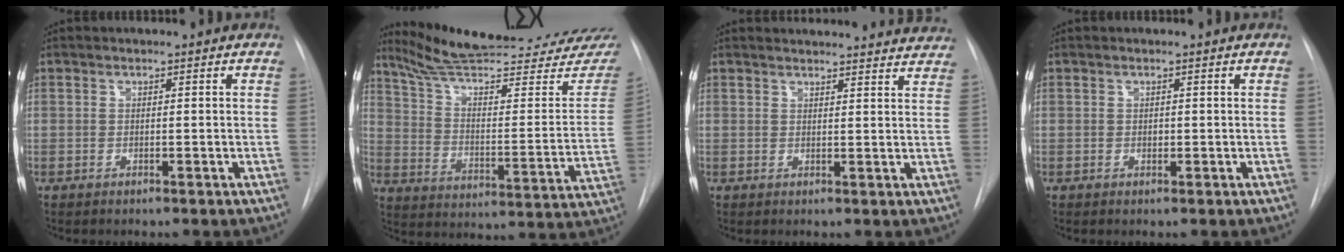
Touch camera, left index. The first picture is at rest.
{"total": 27.7, "force": [25.1, 3.3, 11.3], "torque": [-0.161, -0.079, 0.336]}
{"total": 16.8, "force": [16.3, 2.6, 3.0], "torque": [-0.027, -0.031, 0.176]}
{"total": 0.9, "force": [-0.8, 0.3, 0.2], "torque": [0.000, -0.005, -0.013]}